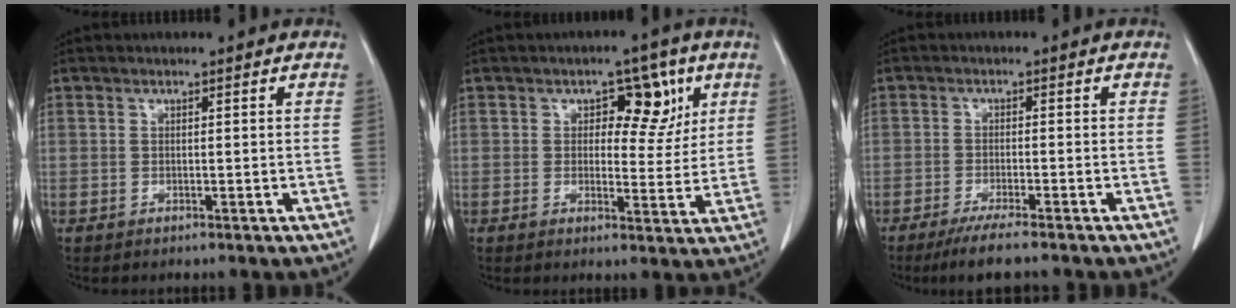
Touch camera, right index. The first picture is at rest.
{"total": 6.6, "force": [2.7, 3.9, 4.6], "torque": [-0.045, 0.010, 0.035]}
{"total": 5.9, "force": [-4.7, 0.2, 3.5], "torque": [-0.057, -0.014, -0.075]}